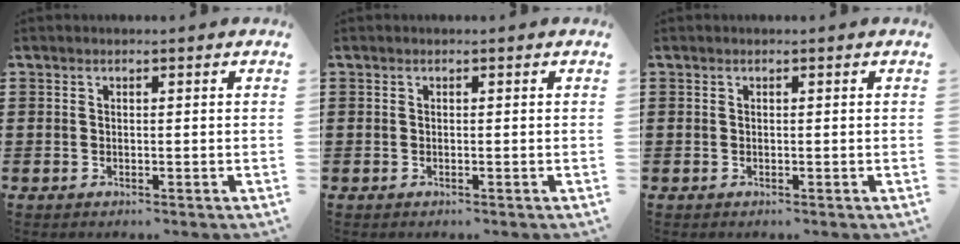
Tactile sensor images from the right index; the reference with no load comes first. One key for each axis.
{"total": 0.0}
{"total": 0.0}